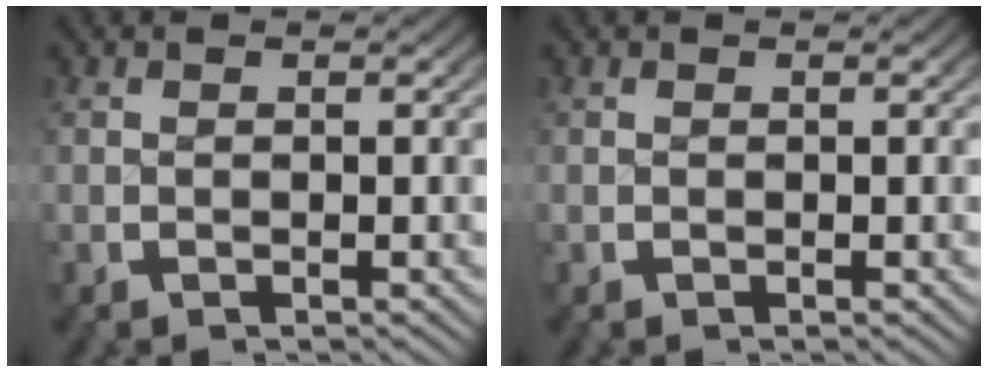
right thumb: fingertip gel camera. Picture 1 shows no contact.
{"total": 0.0}